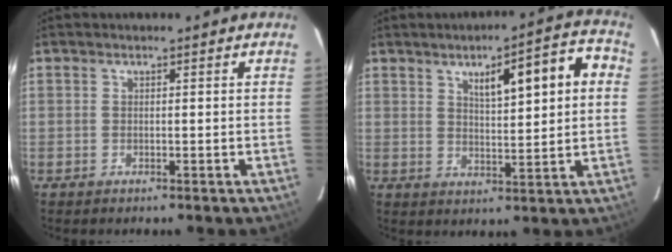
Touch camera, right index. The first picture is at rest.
{"total": 10.3, "force": [3.2, 2.1, 9.6], "torque": [-0.138, 0.022, 0.047]}